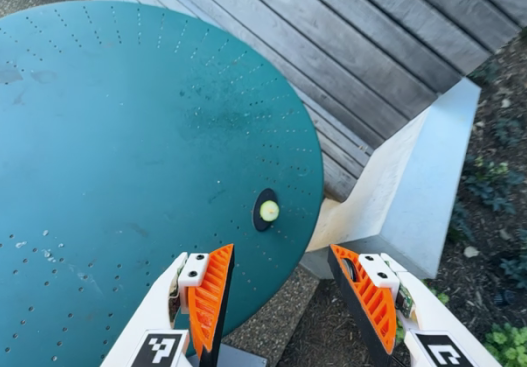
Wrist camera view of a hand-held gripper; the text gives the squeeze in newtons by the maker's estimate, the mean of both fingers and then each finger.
{"total": 0.0}